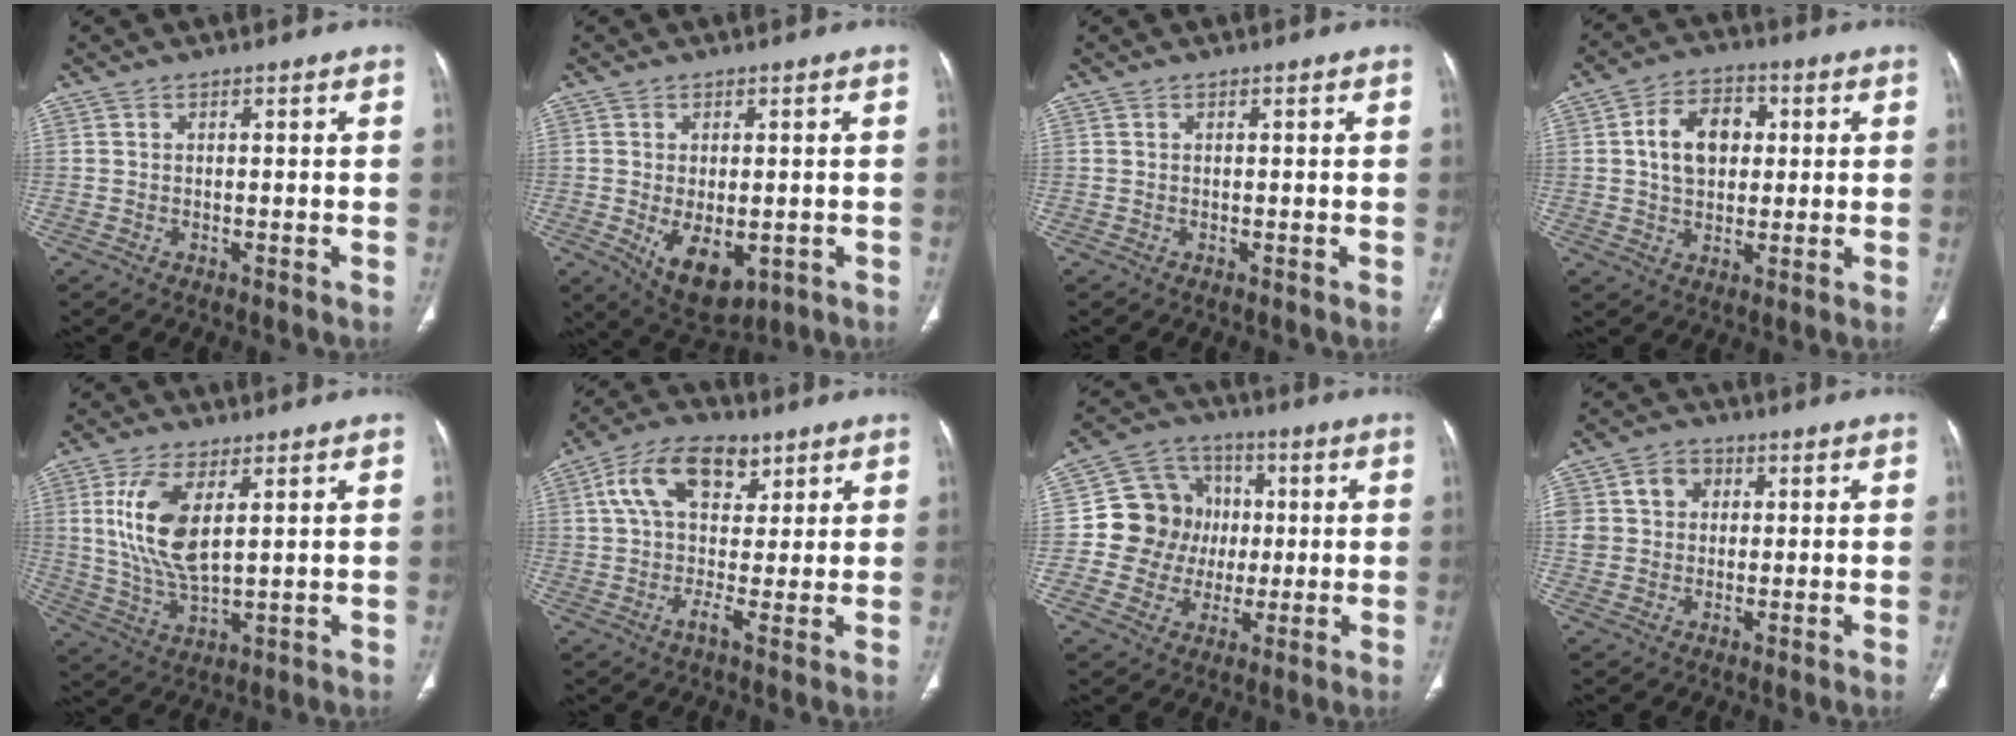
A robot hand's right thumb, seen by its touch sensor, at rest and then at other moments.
{"total": 8.9, "force": [-2.2, 5.1, 7.0], "torque": [-0.096, -0.013, -0.017]}
{"total": 0.0}
{"total": 10.1, "force": [1.8, 7.2, 6.9], "torque": [-0.093, 0.010, 0.027]}
{"total": 12.0, "force": [3.4, 5.1, 10.3], "torque": [-0.216, -0.020, 0.074]}
{"total": 12.3, "force": [4.8, 6.8, 9.0], "torque": [-0.135, 0.005, 0.077]}
{"total": 13.1, "force": [0.5, 12.1, 5.2], "torque": [-0.044, 0.020, 0.011]}
{"total": 8.2, "force": [2.2, 6.9, 3.7], "torque": [-0.051, 0.008, 0.040]}